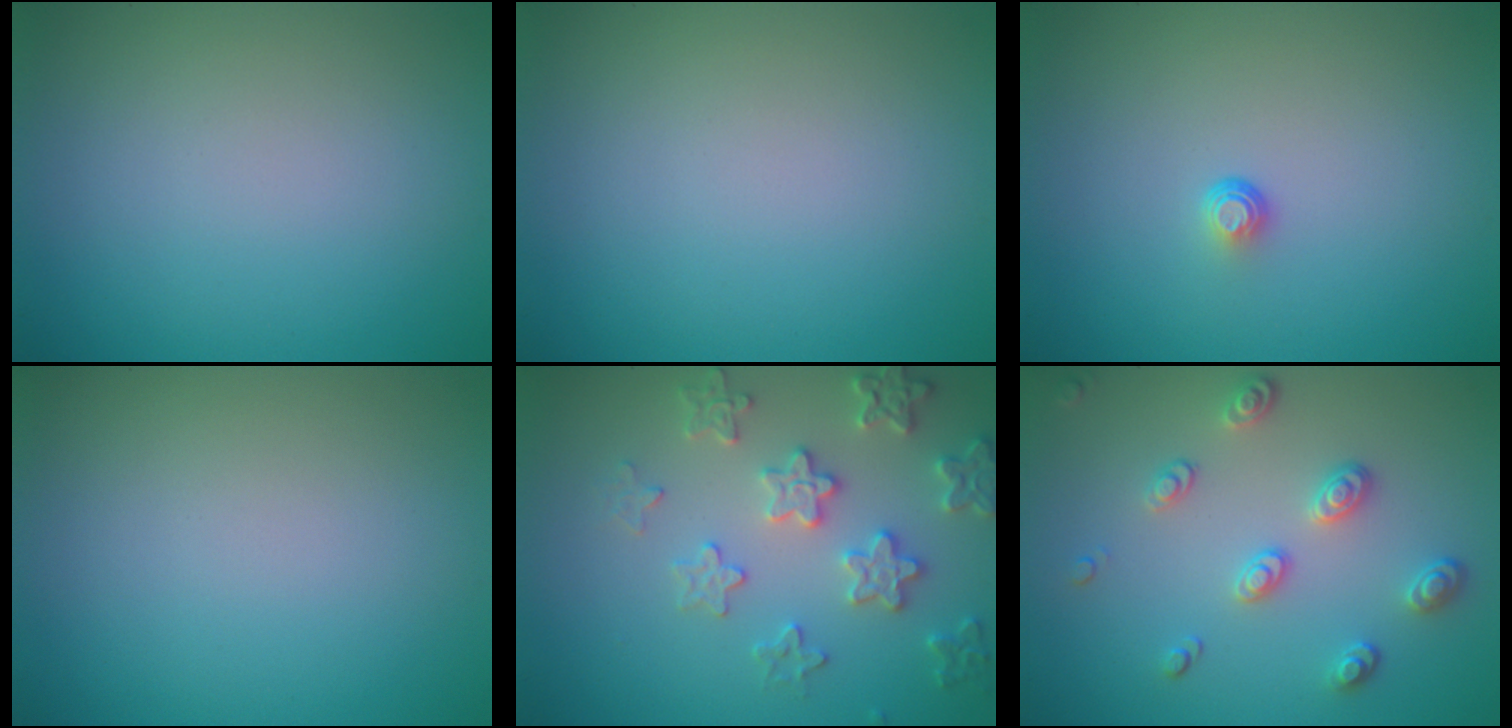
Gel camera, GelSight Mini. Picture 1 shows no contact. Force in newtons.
{"total": 0.0}
{"total": 0.9, "press": 0.5, "slide": 0.7}
{"total": 0.0}
{"total": 3.8, "press": 3.7, "slide": 0.7}
{"total": 2.8, "press": 2.4, "slide": 1.4}